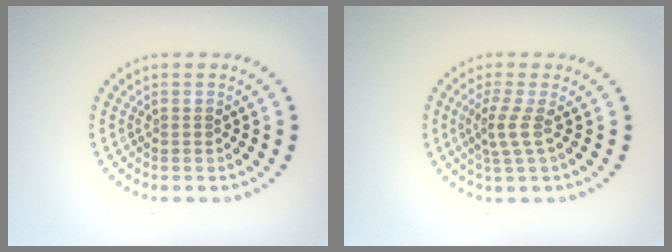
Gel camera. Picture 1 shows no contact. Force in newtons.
{"total": 2.1, "press": 1.6, "slide": 1.5}